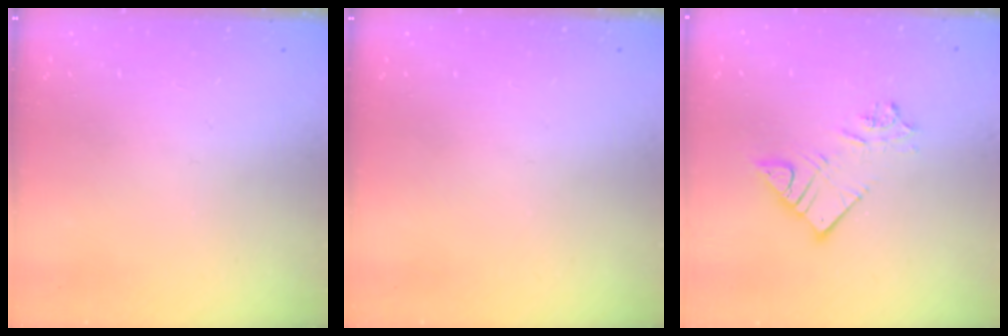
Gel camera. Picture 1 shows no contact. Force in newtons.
{"total": 0.0}
{"total": 8.6, "press": 8.6, "slide": 0.5}